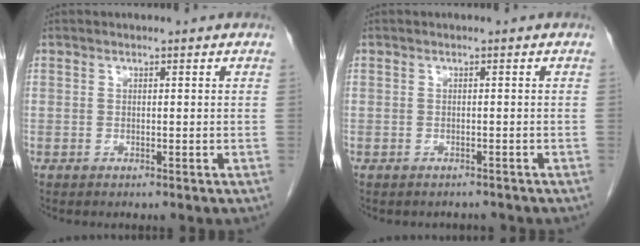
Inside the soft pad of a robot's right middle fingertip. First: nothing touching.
{"total": 1.6, "force": [-1.4, 0.6, -0.2], "torque": [-0.003, -0.002, -0.020]}